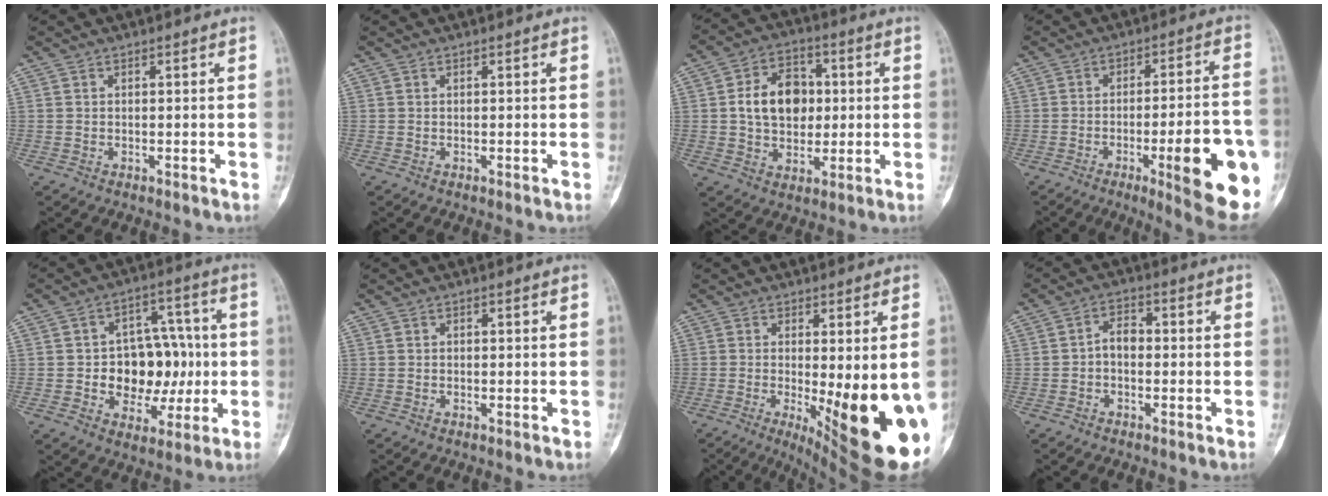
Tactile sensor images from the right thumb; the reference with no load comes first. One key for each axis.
{"total": 0.0}
{"total": 12.4, "fx": 1.2, "fy": 9.0, "fz": 8.4, "tx": -0.107, "ty": 0.010, "tz": 0.019}
{"total": 18.4, "fx": -6.2, "fy": 3.8, "fz": 16.9, "tx": -0.189, "ty": 0.012, "tz": -0.074}
{"total": 14.1, "fx": -1.2, "fy": 10.3, "fz": 9.6, "tx": -0.076, "ty": 0.032, "tz": -0.009}
{"total": 0.0}
{"total": 21.7, "fx": -5.7, "fy": 6.1, "fz": 20.0, "tx": -0.207, "ty": -0.033, "tz": -0.059}
{"total": 3.8, "fx": -0.6, "fy": 2.5, "fz": 2.8, "tx": -0.038, "ty": 0.020, "tz": -0.019}